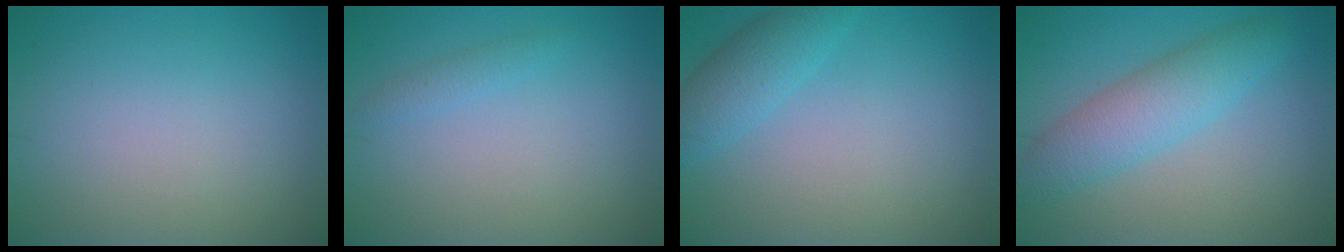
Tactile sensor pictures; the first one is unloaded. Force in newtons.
{"total": 1.0, "press": 1.0, "slide": 0.1}
{"total": 3.0, "press": 3.0, "slide": 0.2}
{"total": 4.6, "press": 4.6, "slide": 0.2}